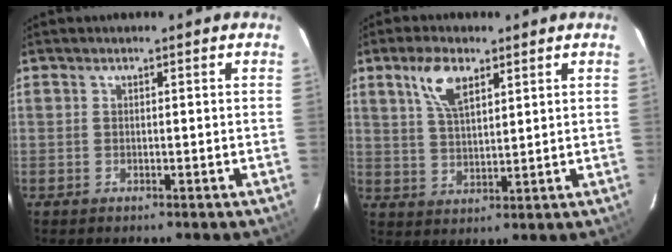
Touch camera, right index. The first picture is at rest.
{"total": 7.2, "force": [3.9, 3.1, 5.1], "torque": [-0.100, 0.012, 0.078]}